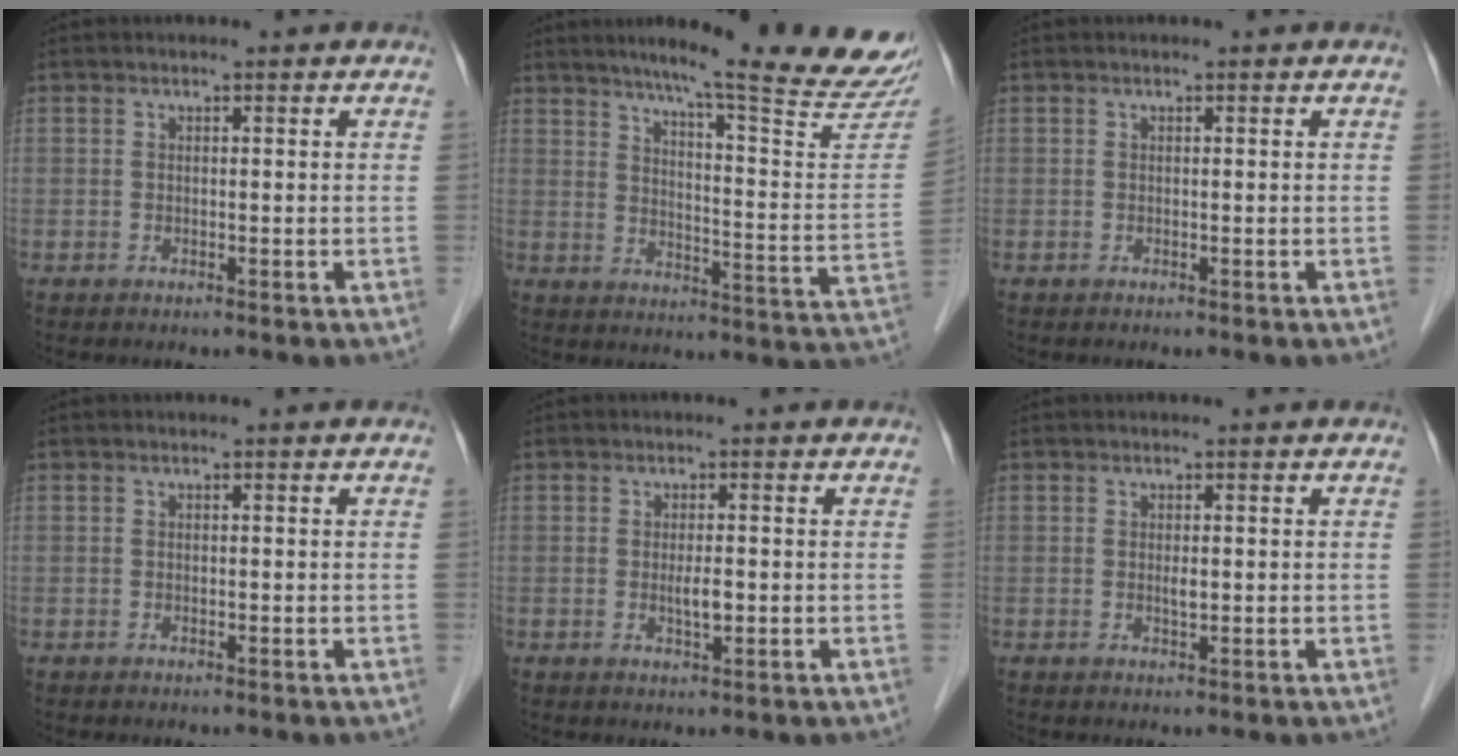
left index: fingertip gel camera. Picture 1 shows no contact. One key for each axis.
{"total": 23.2, "fx": 20.5, "fy": -0.4, "fz": 10.8, "tx": -0.146, "ty": -0.085, "tz": 0.253}
{"total": 0.0}
{"total": 0.0}
{"total": 2.3, "fx": -0.3, "fy": 0.5, "fz": 2.2, "tx": -0.045, "ty": -0.001, "tz": -0.003}
{"total": 1.0, "fx": 0.1, "fy": 0.4, "fz": 0.9, "tx": -0.019, "ty": -0.002, "tz": 0.003}